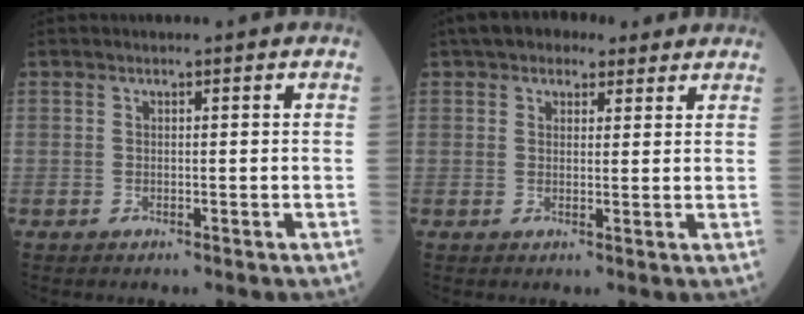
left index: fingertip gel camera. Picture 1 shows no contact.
{"total": 6.6, "force": [4.9, 3.4, 3.0], "torque": [-0.039, 0.036, 0.076]}